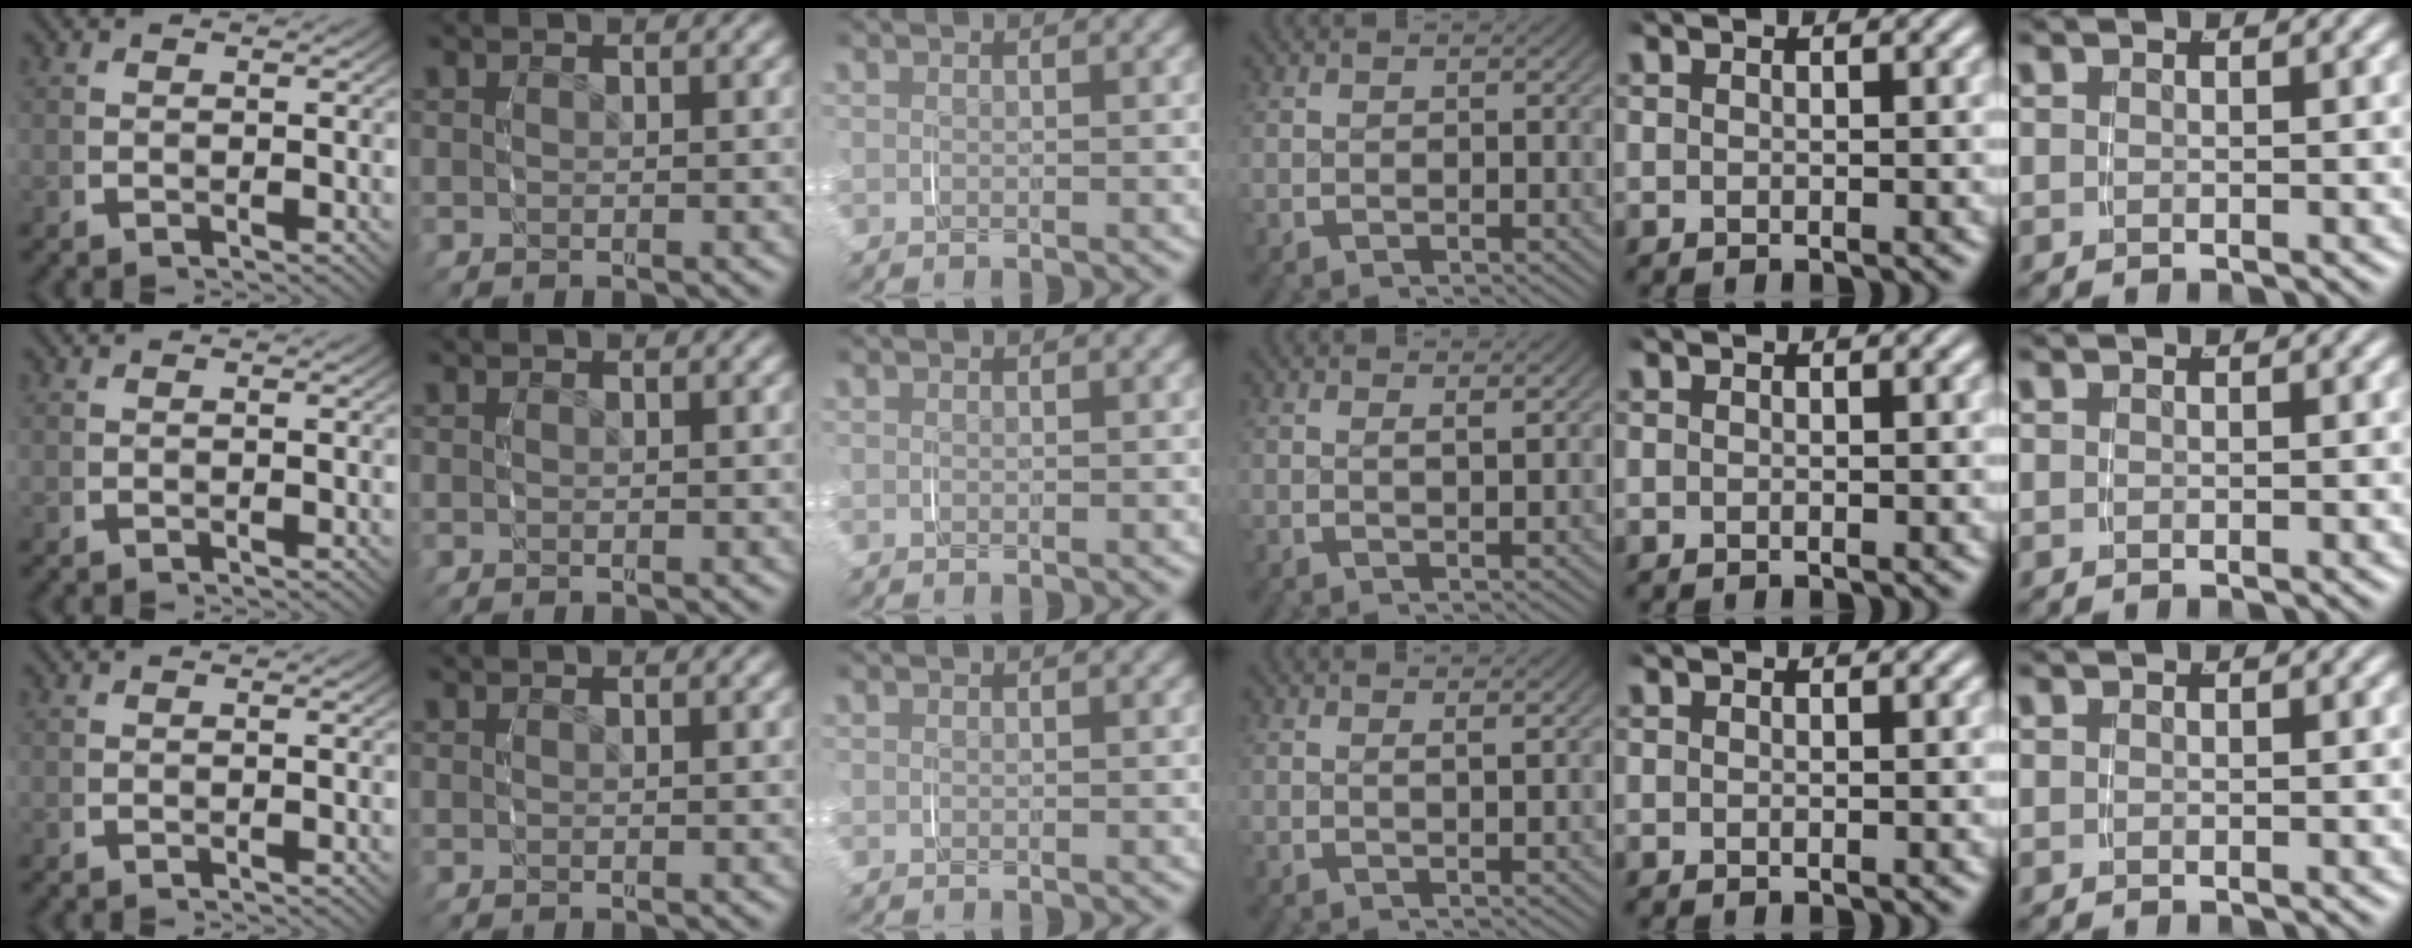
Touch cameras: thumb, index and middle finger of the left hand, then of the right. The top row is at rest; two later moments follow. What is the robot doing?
{"motion": "grasp_and_lifting", "object": "pen bag"}